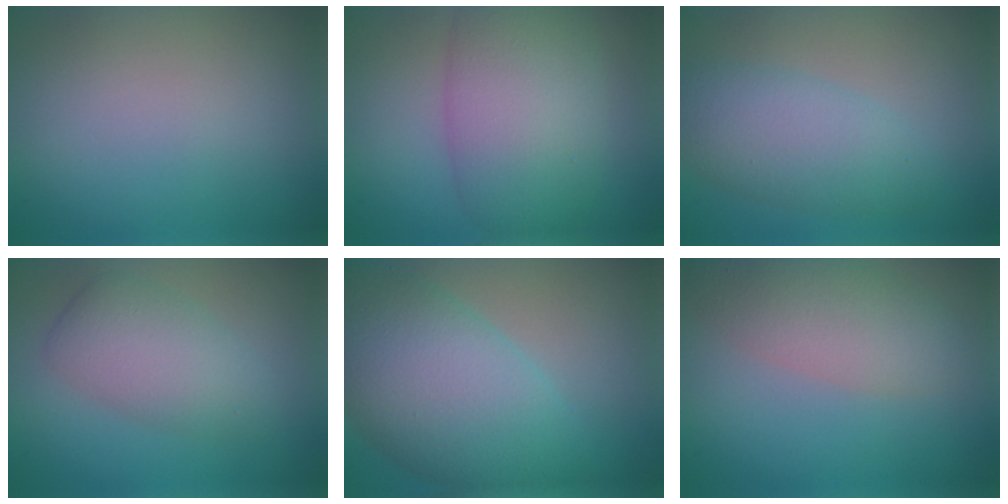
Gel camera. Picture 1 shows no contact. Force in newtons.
{"total": 8.9, "press": 8.9, "slide": 0.3}
{"total": 4.8, "press": 4.8, "slide": 0.1}
{"total": 4.6, "press": 4.6, "slide": 0.0}
{"total": 10.5, "press": 10.5, "slide": 0.4}
{"total": 4.7, "press": 4.7, "slide": 0.3}